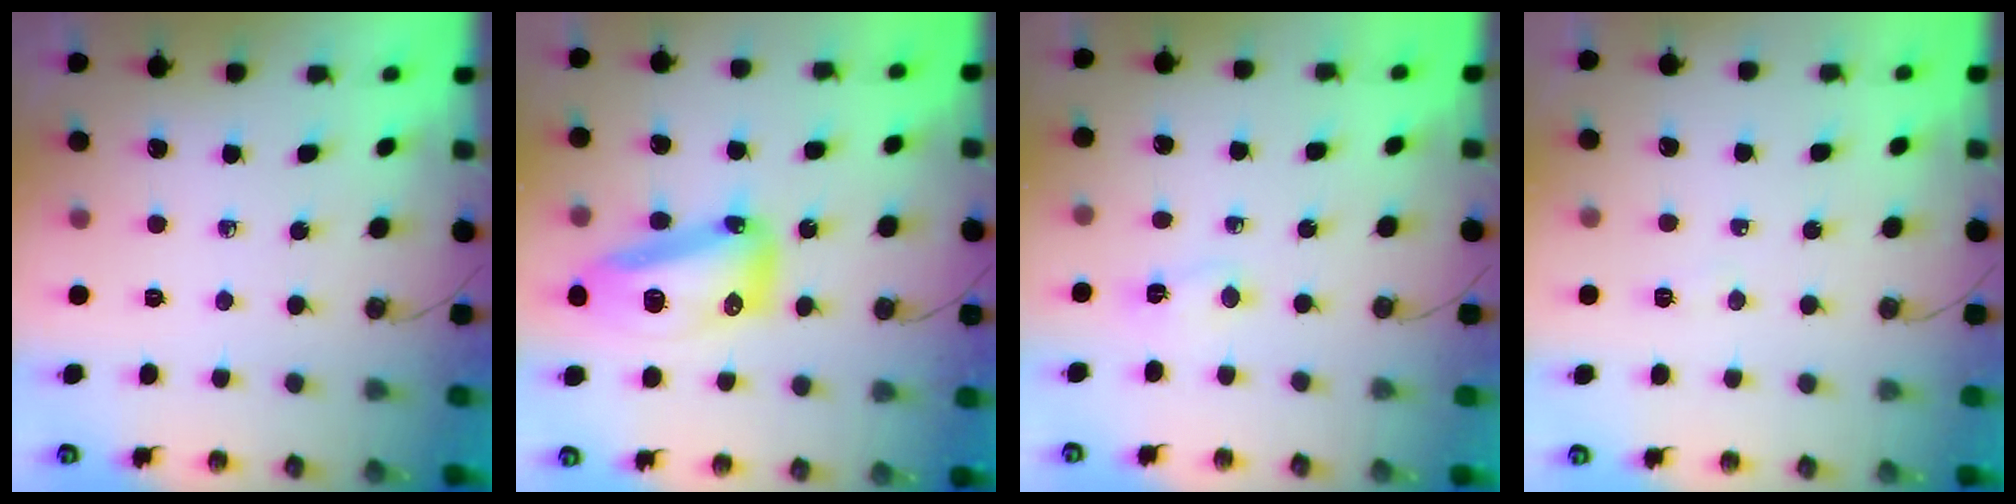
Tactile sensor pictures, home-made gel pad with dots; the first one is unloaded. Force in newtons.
{"total": 16.4, "press": 16.3, "slide": 1.7}
{"total": 3.6, "press": 3.3, "slide": 1.5}
{"total": 3.4, "press": 3.4, "slide": 0.4}